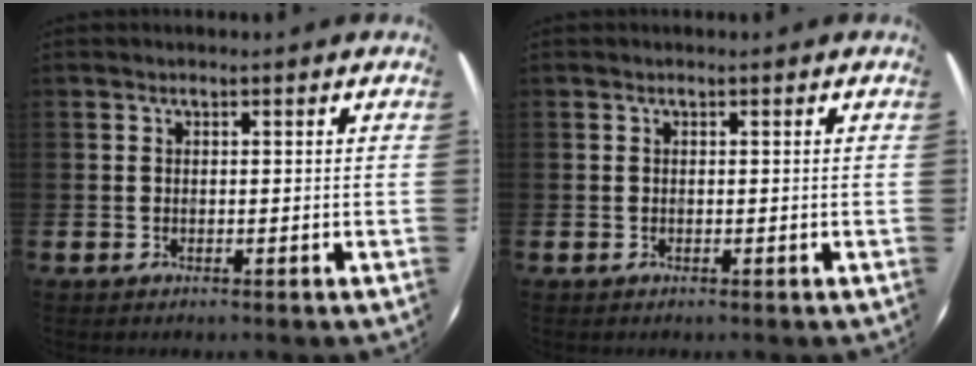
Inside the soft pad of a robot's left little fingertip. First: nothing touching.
{"total": 0.0}